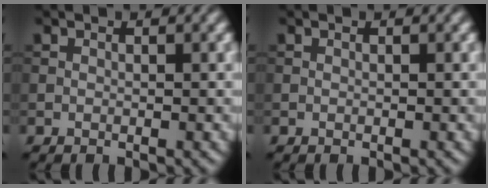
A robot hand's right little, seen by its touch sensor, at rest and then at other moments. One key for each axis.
{"total": 0.0}